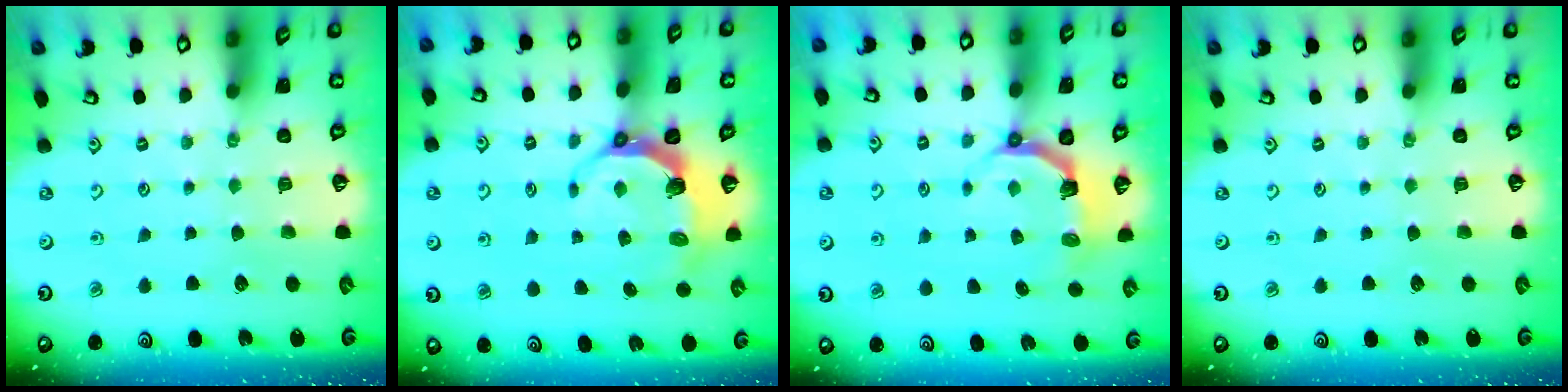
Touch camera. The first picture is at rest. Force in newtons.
{"total": 6.9, "press": 5.9, "slide": 3.6}
{"total": 4.8, "press": 3.2, "slide": 3.6}
{"total": 0.0}